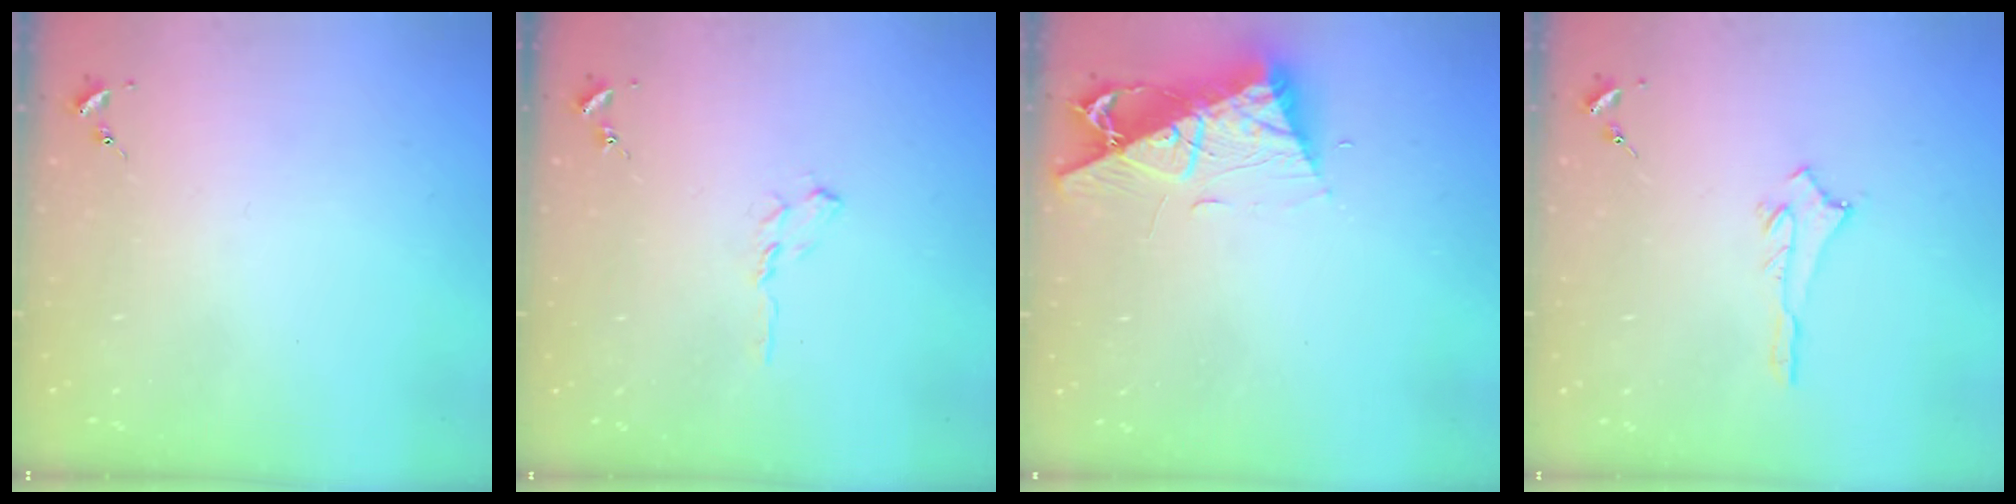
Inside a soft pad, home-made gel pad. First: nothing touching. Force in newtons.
{"total": 6.0, "press": 6.0, "slide": 0.6}
{"total": 11.8, "press": 11.7, "slide": 1.4}
{"total": 2.6, "press": 2.6, "slide": 0.4}